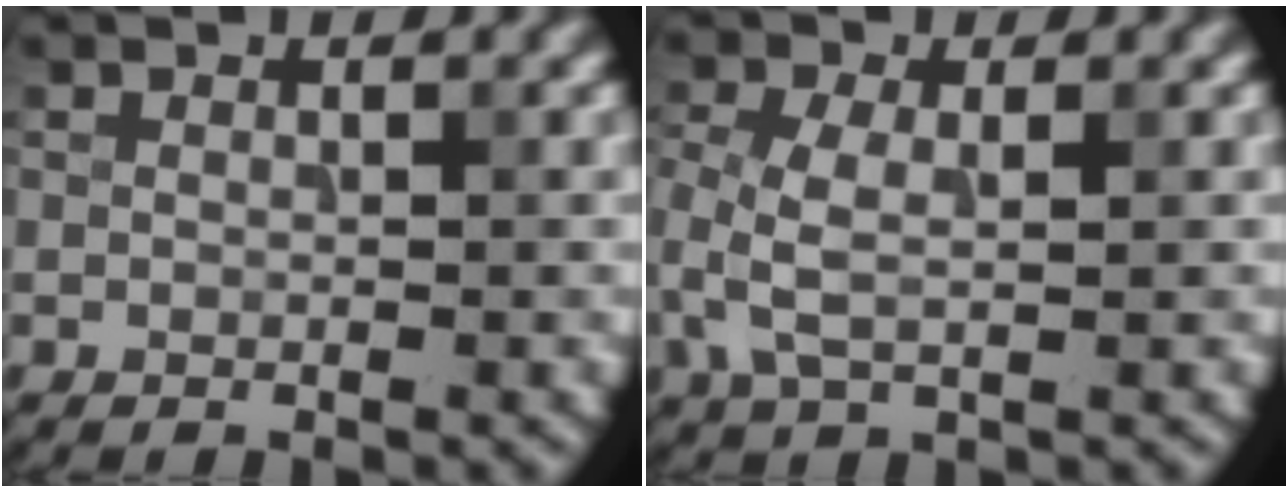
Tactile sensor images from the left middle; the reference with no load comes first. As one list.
[{"total": 3.8, "force": [-0.5, 2.1, 3.2], "torque": [-0.087, -0.002, -0.011]}]